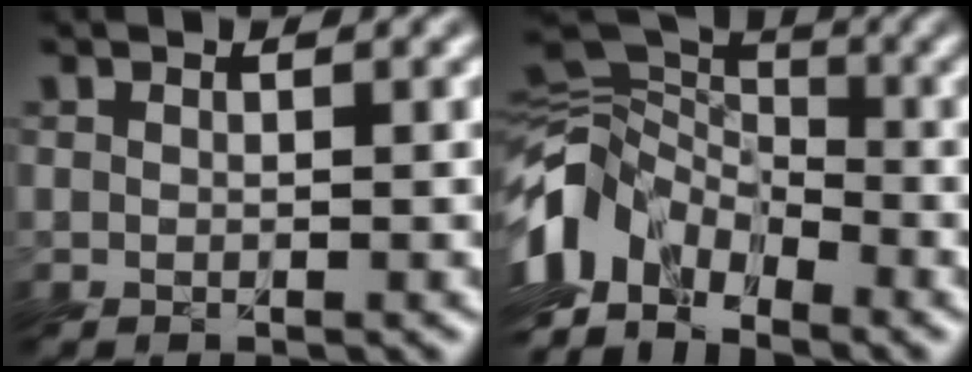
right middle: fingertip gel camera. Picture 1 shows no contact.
{"total": 8.7, "force": [-5.9, 4.8, 4.3], "torque": [-0.092, -0.013, -0.131]}